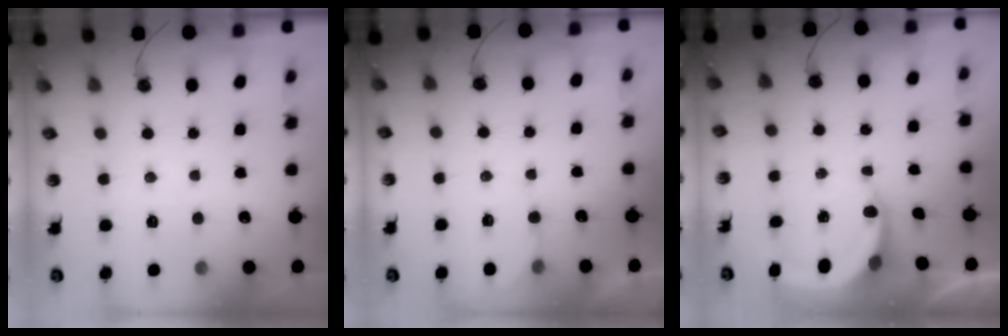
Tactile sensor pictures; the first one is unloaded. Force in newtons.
{"total": 2.8, "press": 2.8, "slide": 0.2}
{"total": 5.9, "press": 5.9, "slide": 0.6}